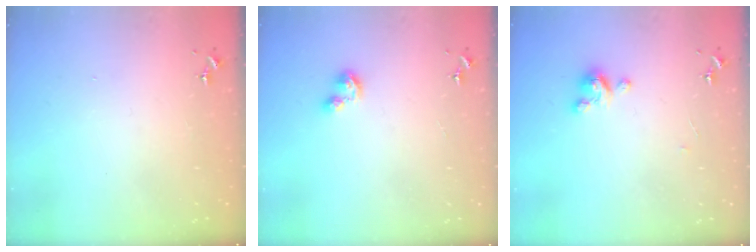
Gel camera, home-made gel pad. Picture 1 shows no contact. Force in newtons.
{"total": 3.3, "press": 3.2, "slide": 0.4}
{"total": 5.1, "press": 5.0, "slide": 0.3}